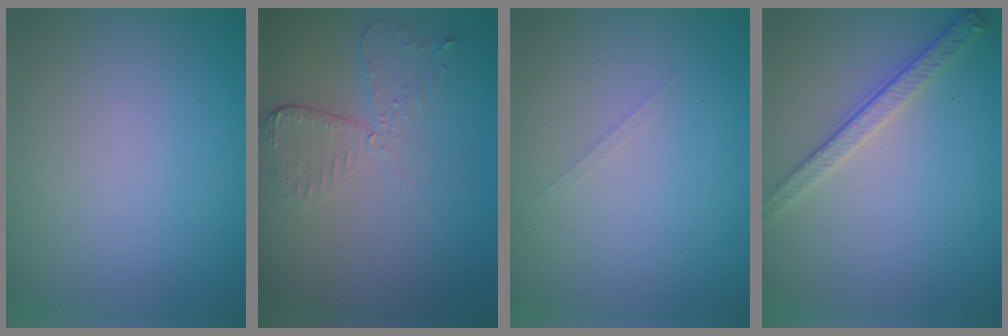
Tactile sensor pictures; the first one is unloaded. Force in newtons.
{"total": 2.7, "press": 2.4, "slide": 1.2}
{"total": 0.6, "press": 0.6, "slide": 0.1}
{"total": 2.8, "press": 2.5, "slide": 1.2}